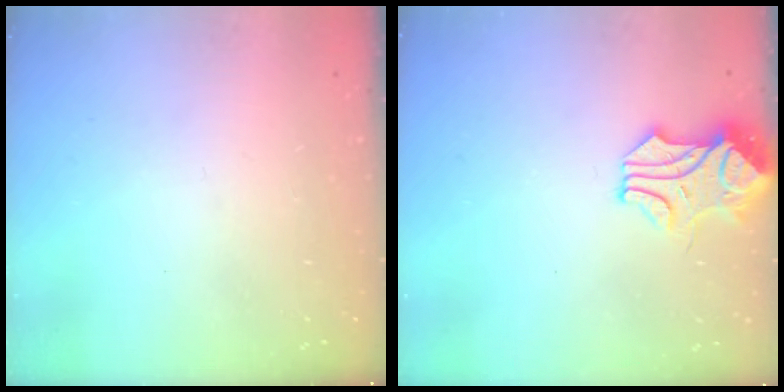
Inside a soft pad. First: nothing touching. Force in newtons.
{"total": 1.2, "press": 1.1, "slide": 0.5}